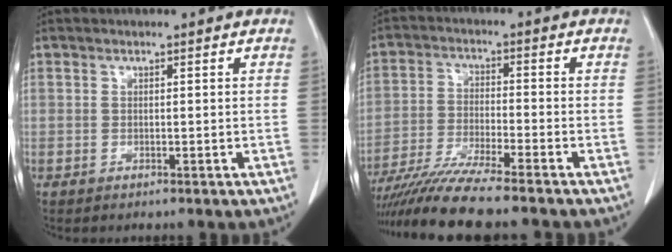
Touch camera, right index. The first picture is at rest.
{"total": 11.3, "force": [-9.5, -0.8, 6.0], "torque": [-0.102, -0.027, -0.163]}